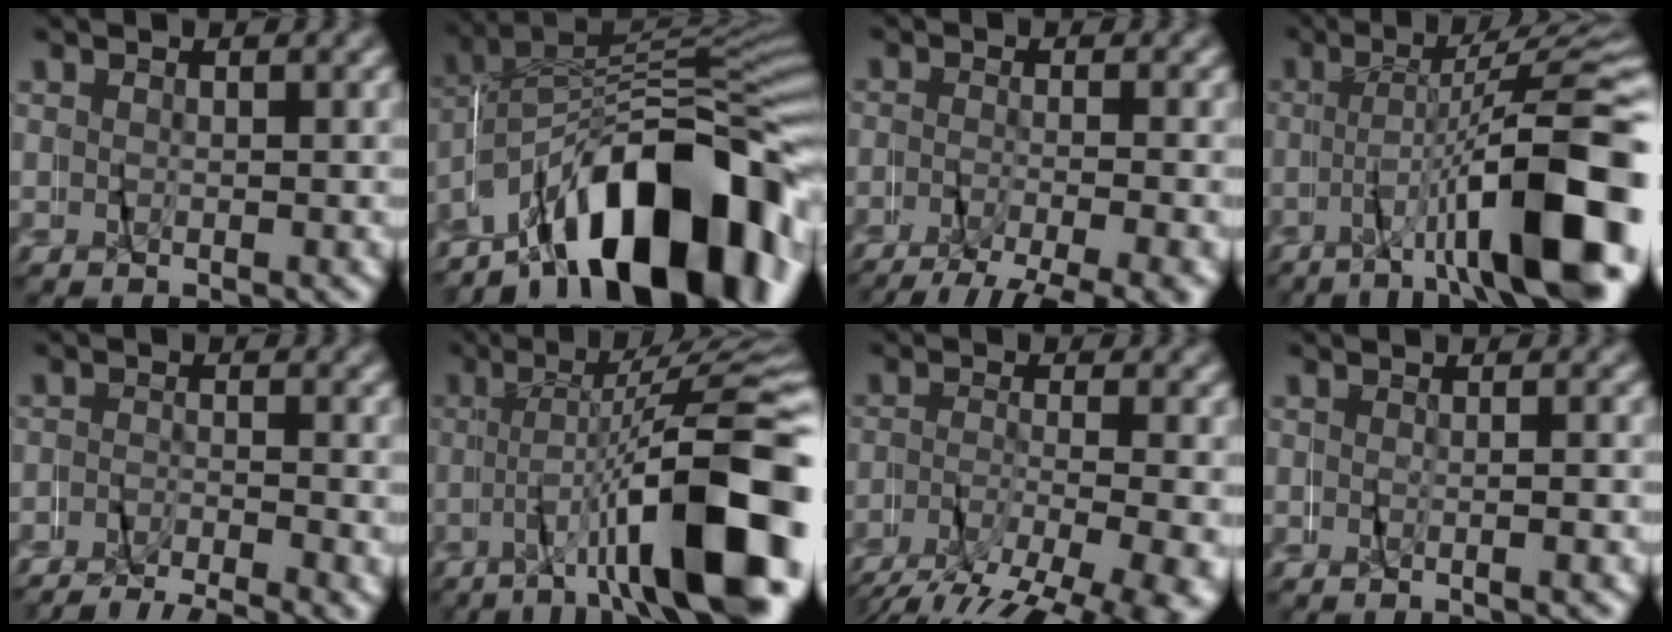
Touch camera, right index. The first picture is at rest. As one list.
[{"total": 18.6, "force": [-9.2, 9.0, 13.4], "torque": [-0.203, -0.013, -0.128]}, {"total": 6.0, "force": [-4.9, 1.5, 3.2], "torque": [-0.045, -0.019, -0.070]}, {"total": 12.4, "force": [-3.7, 2.9, 11.4], "torque": [-0.153, -0.001, -0.045]}, {"total": 6.6, "force": [-6.2, 2.0, 1.2], "torque": [-0.010, -0.016, -0.098]}, {"total": 13.2, "force": [-3.7, 3.2, 12.3], "torque": [-0.166, 0.003, -0.046]}, {"total": 7.1, "force": [-3.8, 2.7, 5.4], "torque": [-0.082, -0.020, -0.055]}, {"total": 1.3, "force": [-0.9, -1.0, -0.1], "torque": [-0.001, 0.008, -0.021]}]